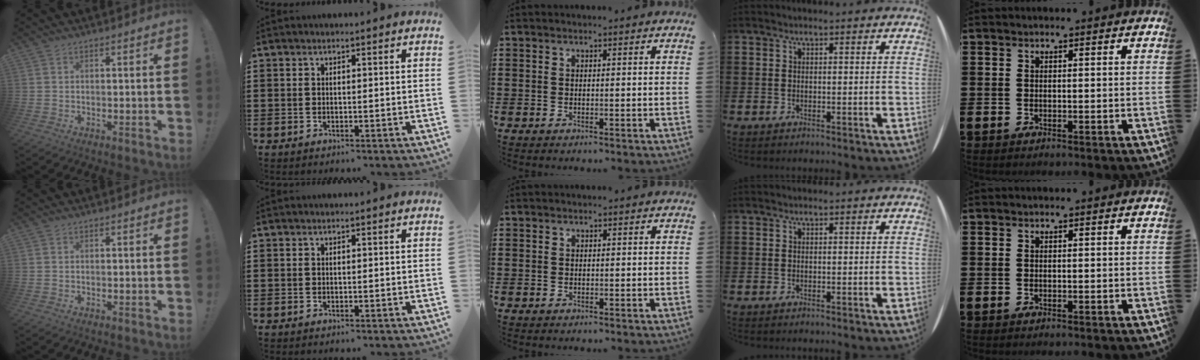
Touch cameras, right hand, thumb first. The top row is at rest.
{}